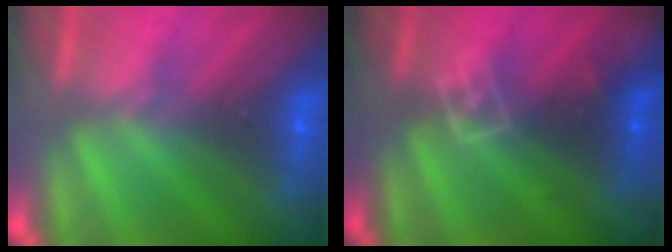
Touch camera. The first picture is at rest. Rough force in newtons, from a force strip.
{"total": 2.8}